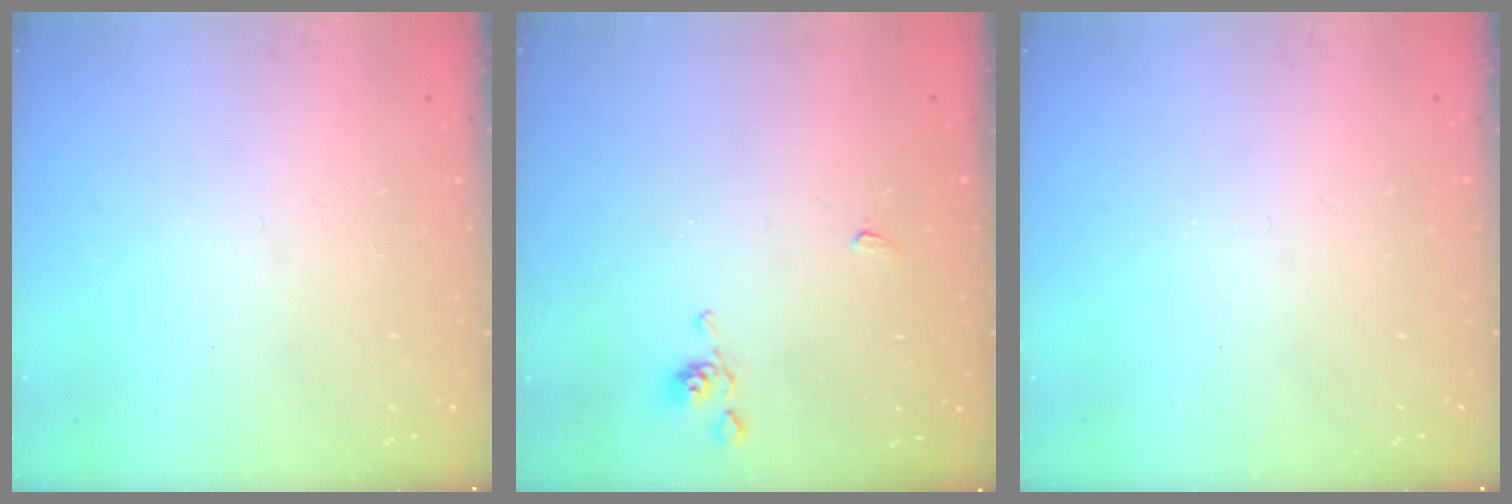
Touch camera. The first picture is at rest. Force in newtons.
{"total": 3.1, "press": 3.1, "slide": 0.5}
{"total": 0.0}